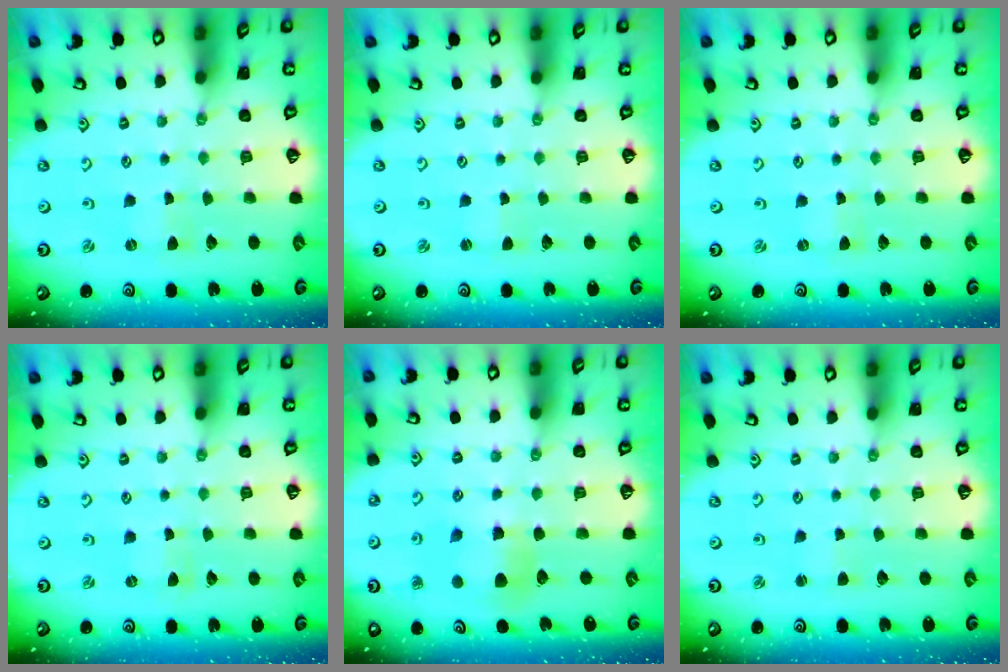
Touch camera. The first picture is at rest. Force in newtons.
{"total": 0.6, "press": 0.6, "slide": 0.0}
{"total": 0.0}
{"total": 0.0}
{"total": 6.6, "press": 6.6, "slide": 0.8}
{"total": 0.7, "press": 0.7, "slide": 0.1}